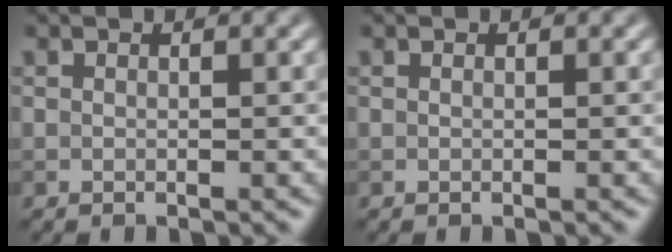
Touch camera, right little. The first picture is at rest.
{"total": 0.0}